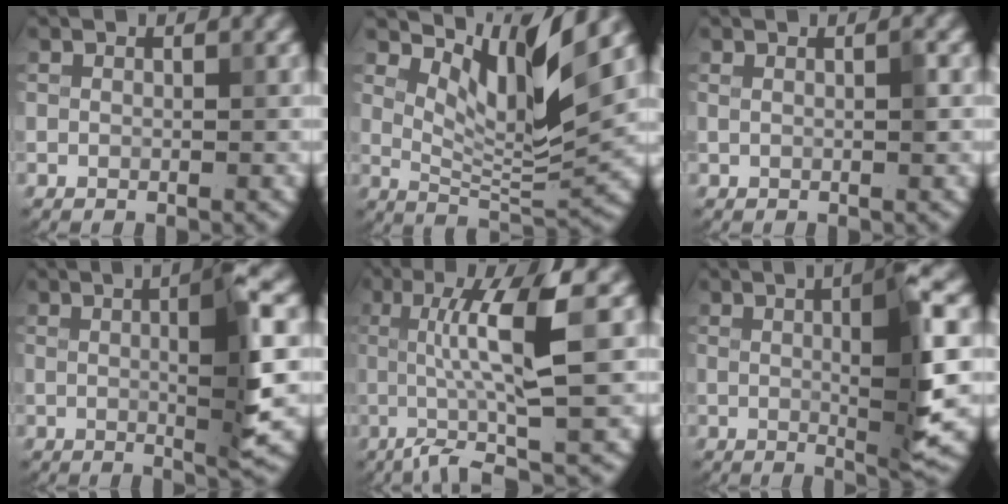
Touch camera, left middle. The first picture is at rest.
{"total": 6.9, "force": [4.1, 1.8, 5.3], "torque": [-0.099, -0.011, 0.076]}
{"total": 1.1, "force": [0.3, 0.2, 1.0], "torque": [-0.014, 0.002, 0.001]}
{"total": 6.3, "force": [0.7, 0.8, 6.2], "torque": [-0.089, 0.005, 0.012]}
{"total": 7.2, "force": [-0.2, 1.1, 7.1], "torque": [-0.120, 0.004, -0.009]}
{"total": 7.2, "force": [0.8, 1.0, 7.1], "torque": [-0.100, 0.001, 0.015]}